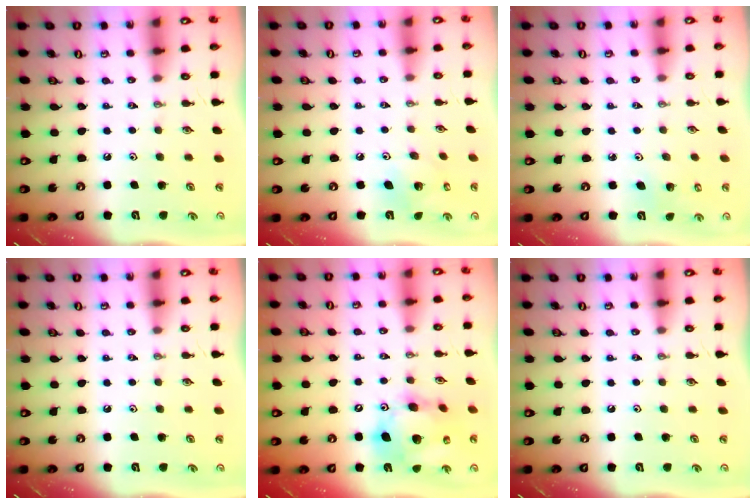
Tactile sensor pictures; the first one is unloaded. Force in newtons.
{"total": 7.3, "press": 7.3, "slide": 0.1}
{"total": 3.0, "press": 2.9, "slide": 0.4}
{"total": 0.0}
{"total": 15.9, "press": 15.7, "slide": 2.4}
{"total": 0.0}